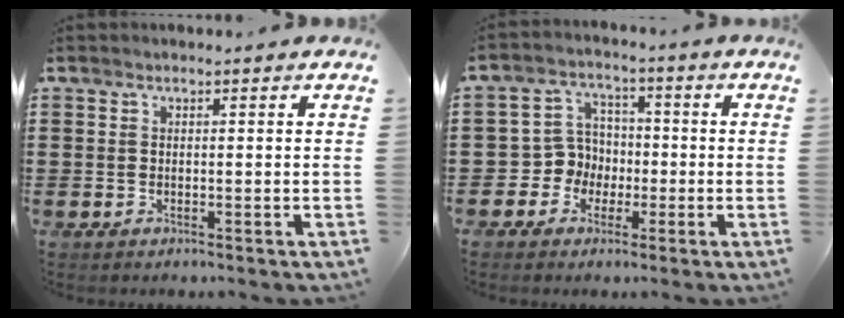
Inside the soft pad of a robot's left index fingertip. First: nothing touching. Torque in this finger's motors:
{"motor_torque": [0.20, 0.19, 0.22, 0.00]}